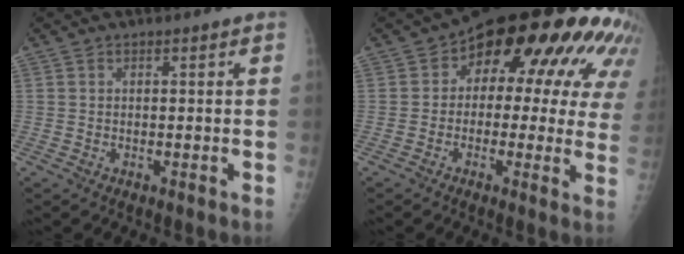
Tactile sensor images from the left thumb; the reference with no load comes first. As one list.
[{"total": 20.7, "force": [7.5, 11.2, 15.7], "torque": [-0.143, 0.024, 0.087]}]